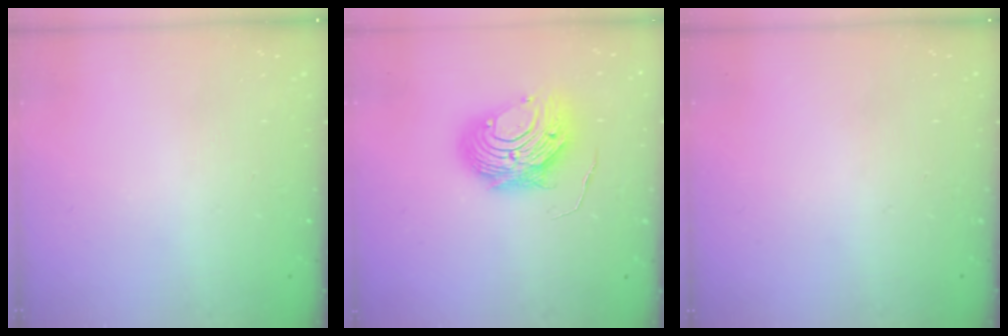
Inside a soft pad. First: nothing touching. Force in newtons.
{"total": 10.5, "press": 10.5, "slide": 1.0}
{"total": 0.0}